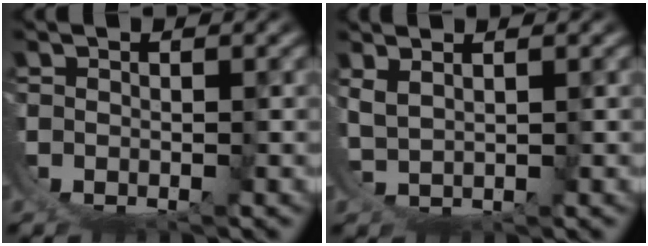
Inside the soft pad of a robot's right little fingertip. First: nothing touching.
{"total": 1.9, "force": [1.7, 0.2, 0.9], "torque": [-0.029, -0.005, 0.041]}